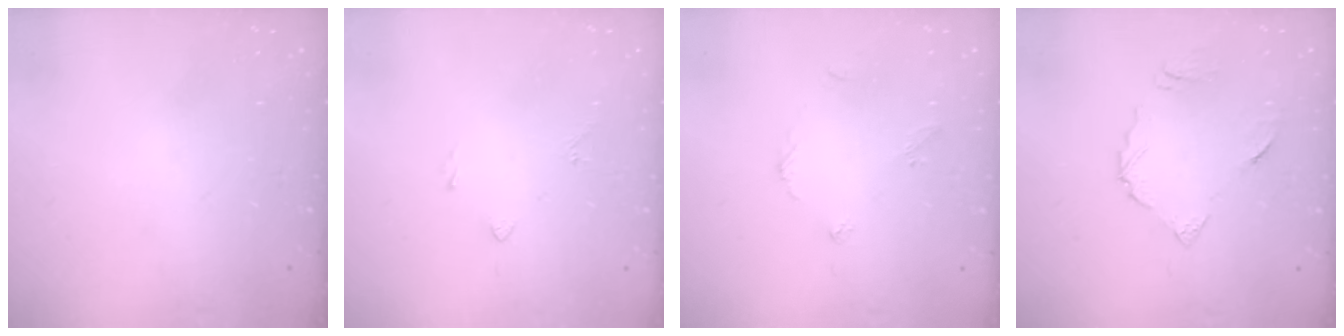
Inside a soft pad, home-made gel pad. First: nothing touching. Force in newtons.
{"total": 2.0, "press": 1.9, "slide": 0.8}
{"total": 2.9, "press": 2.9, "slide": 0.4}
{"total": 7.6, "press": 7.6, "slide": 0.8}